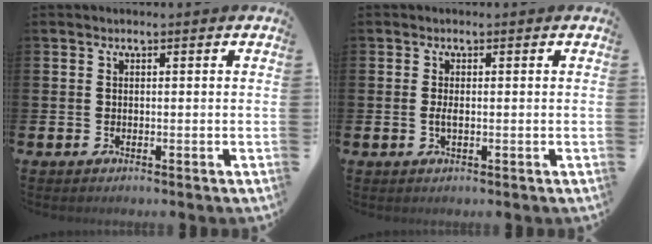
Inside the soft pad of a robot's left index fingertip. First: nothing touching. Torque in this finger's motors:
{"motor_torque": [0.38, -0.14, 0.02, 0.07]}